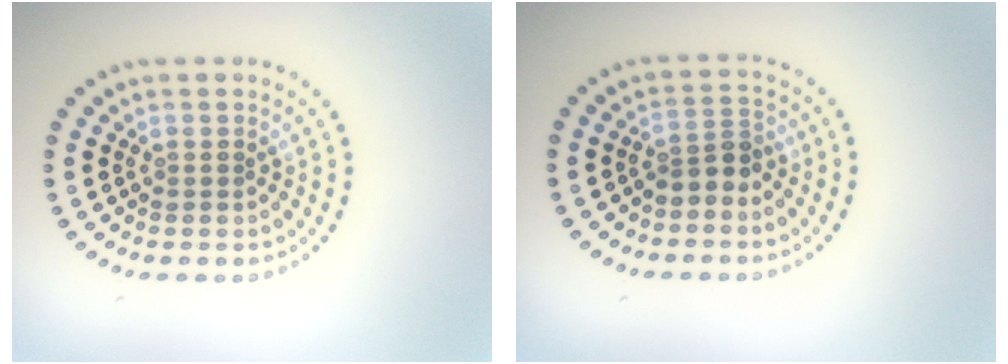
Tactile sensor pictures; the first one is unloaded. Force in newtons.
{"total": 2.4, "press": 1.8, "slide": 1.6}